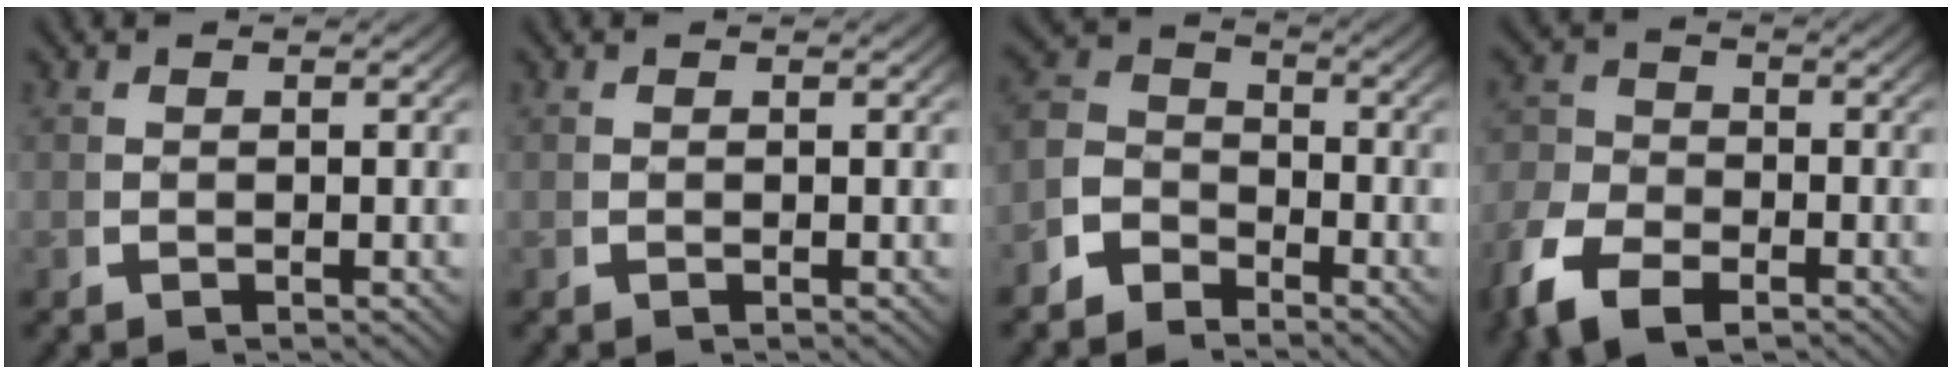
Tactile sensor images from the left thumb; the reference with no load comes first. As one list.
[{"total": 0.0}, {"total": 5.2, "force": [-1.8, 4.3, 2.4], "torque": [-0.037, -0.015, -0.035]}, {"total": 5.9, "force": [-3.0, 3.9, 3.2], "torque": [-0.060, -0.017, -0.050]}]